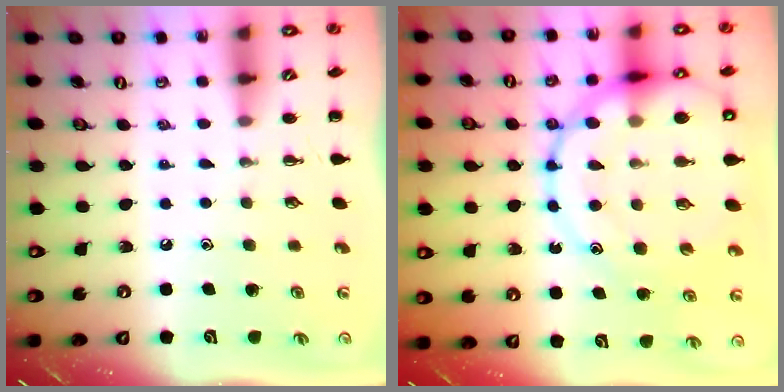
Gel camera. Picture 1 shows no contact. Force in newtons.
{"total": 24.3, "press": 24.0, "slide": 3.3}